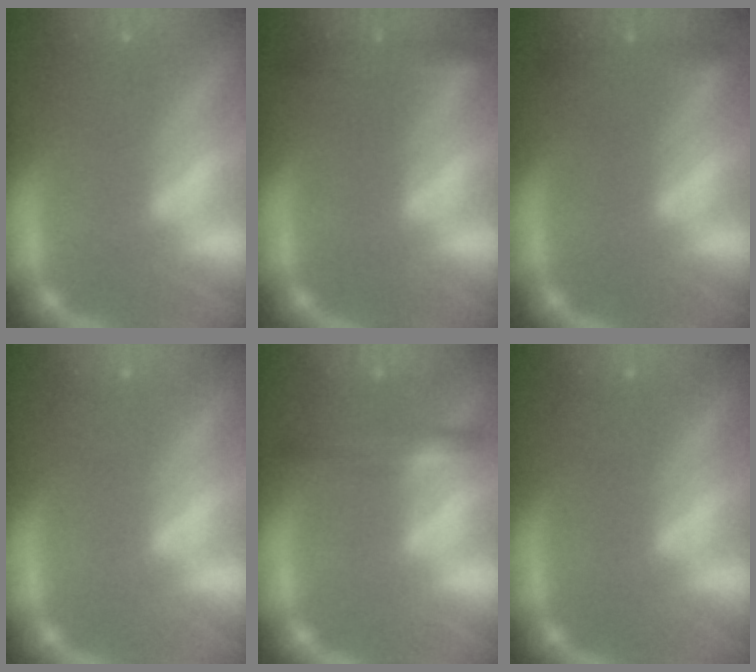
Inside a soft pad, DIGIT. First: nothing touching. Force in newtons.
{"total": 2.9}
{"total": 2.4}
{"total": 0.0}
{"total": 3.0}
{"total": 0.0}